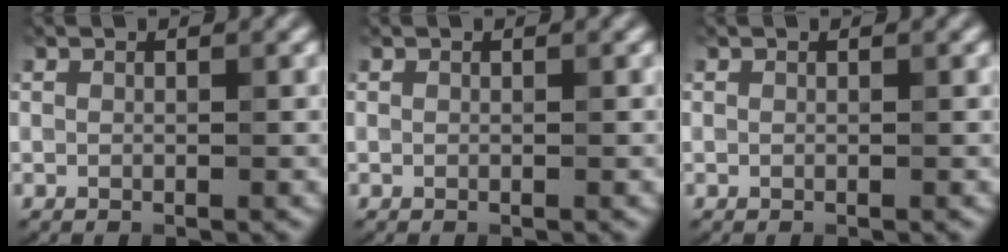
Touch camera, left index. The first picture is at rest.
{"total": 0.0}
{"total": 0.0}